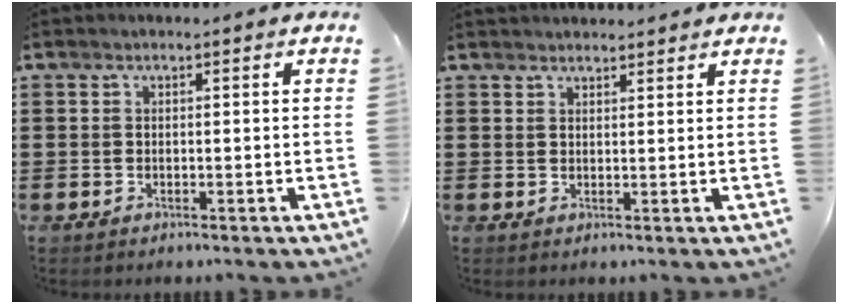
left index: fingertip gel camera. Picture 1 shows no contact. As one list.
[{"total": 1.6, "force": [1.5, 0.2, -0.1], "torque": [-0.001, 0.001, 0.031]}]